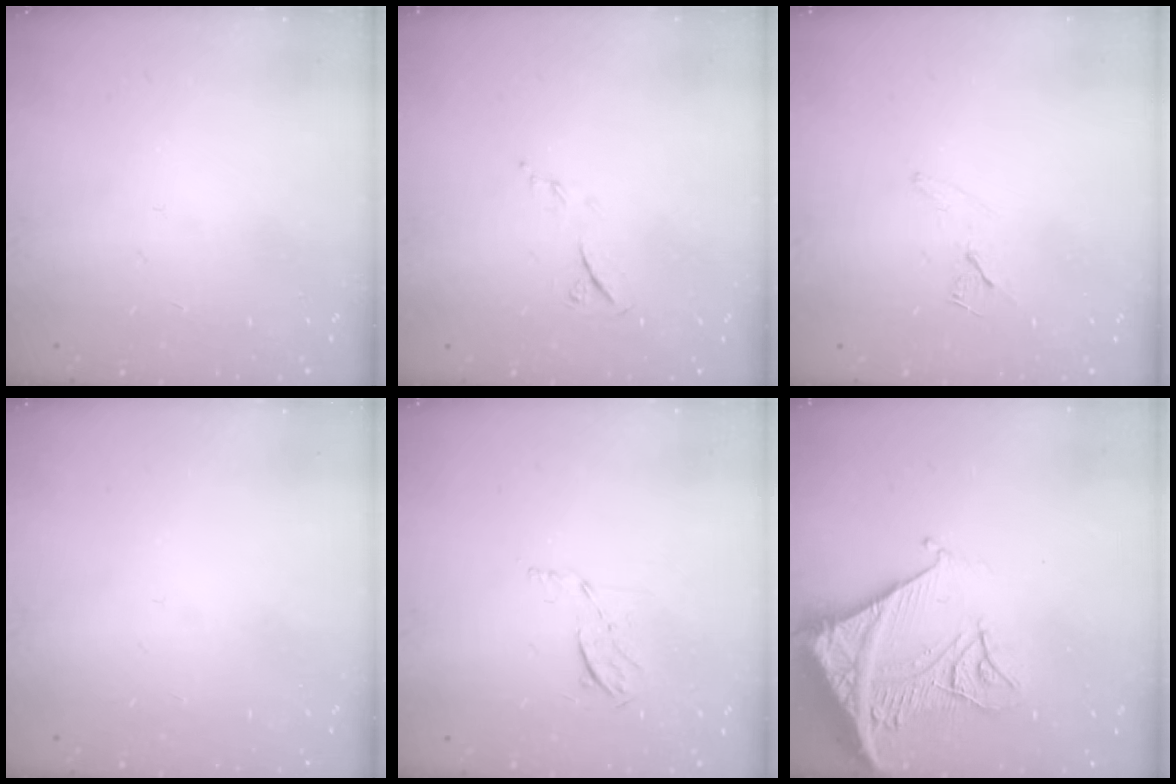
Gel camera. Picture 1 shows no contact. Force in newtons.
{"total": 6.1, "press": 5.9, "slide": 1.5}
{"total": 6.7, "press": 6.0, "slide": 3.0}
{"total": 0.0}
{"total": 5.7, "press": 5.6, "slide": 1.2}
{"total": 16.2, "press": 16.1, "slide": 2.1}